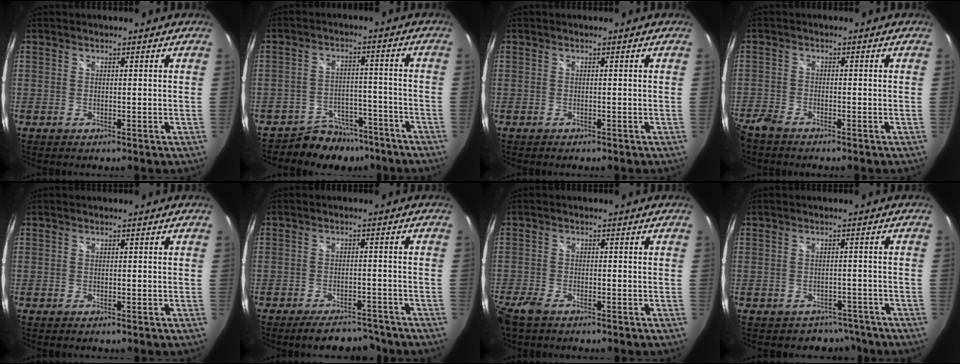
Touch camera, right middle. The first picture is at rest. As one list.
[{"total": 8.9, "force": [-7.6, 4.6, 0.8], "torque": [-0.020, 0.022, -0.105]}, {"total": 0.8, "force": [-0.8, 0.3, 0.2], "torque": [-0.009, -0.003, -0.013]}, {"total": 4.8, "force": [-4.2, 1.6, 1.9], "torque": [-0.057, -0.018, -0.086]}, {"total": 0.0}, {"total": 7.4, "force": [-6.5, 2.4, 2.6], "torque": [-0.057, 0.004, -0.091]}, {"total": 5.7, "force": [-4.2, 2.4, 3.1], "torque": [-0.092, -0.019, -0.085]}, {"total": 5.8, "force": [-4.5, 3.6, 0.5], "torque": [-0.014, 0.012, -0.054]}]